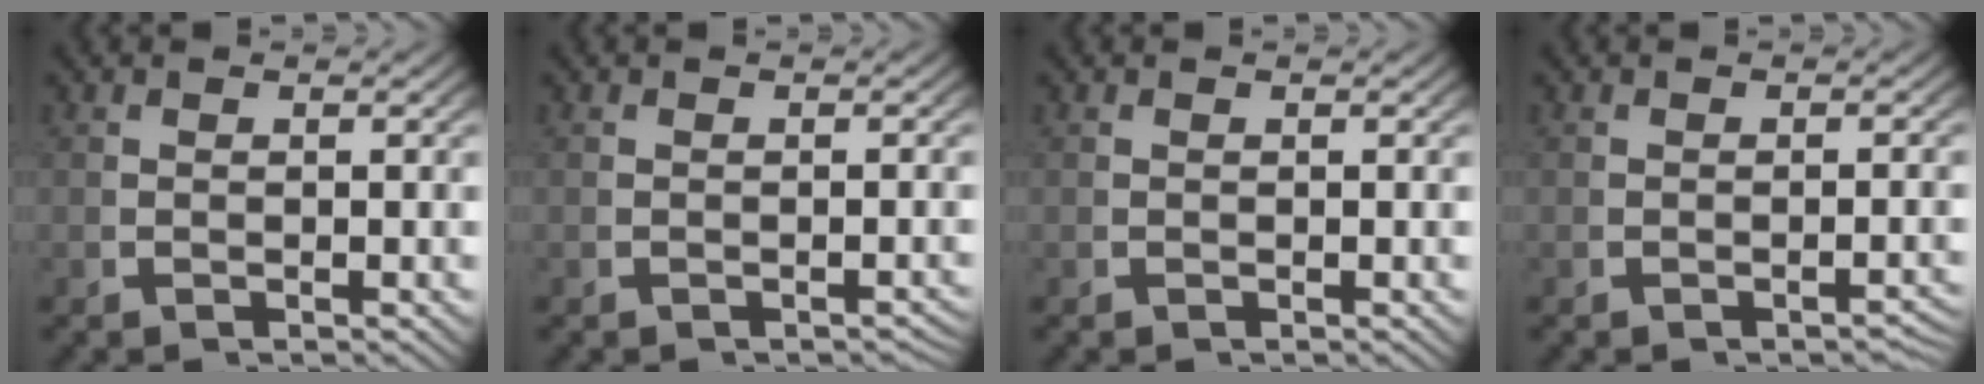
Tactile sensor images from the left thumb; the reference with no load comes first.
{"total": 1.1, "force": [-1.1, 0.2, 0.2], "torque": [-0.007, 0.002, -0.016]}
{"total": 0.0}
{"total": 1.7, "force": [-1.5, 0.3, 0.8], "torque": [-0.010, 0.004, -0.023]}